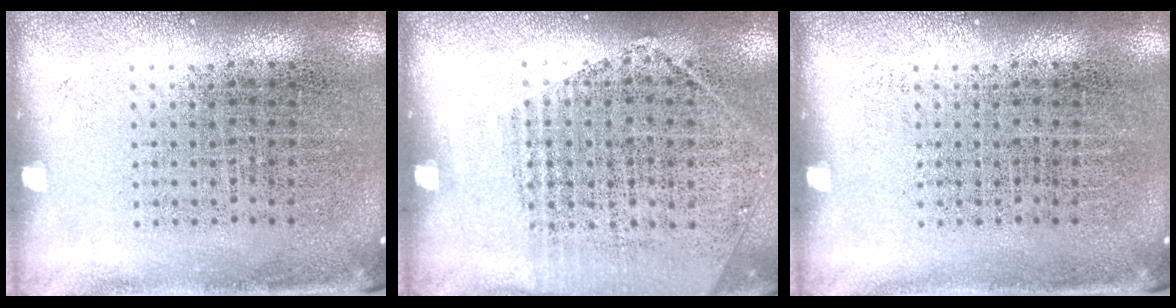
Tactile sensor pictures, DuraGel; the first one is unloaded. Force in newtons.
{"total": 1.2, "press": 1.0, "slide": 0.6}
{"total": 0.0}